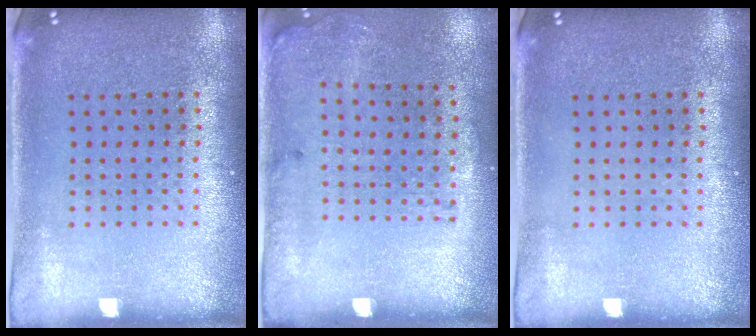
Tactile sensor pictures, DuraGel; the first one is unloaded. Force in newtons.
{"total": 1.8, "press": 1.2, "slide": 1.3}
{"total": 0.0}